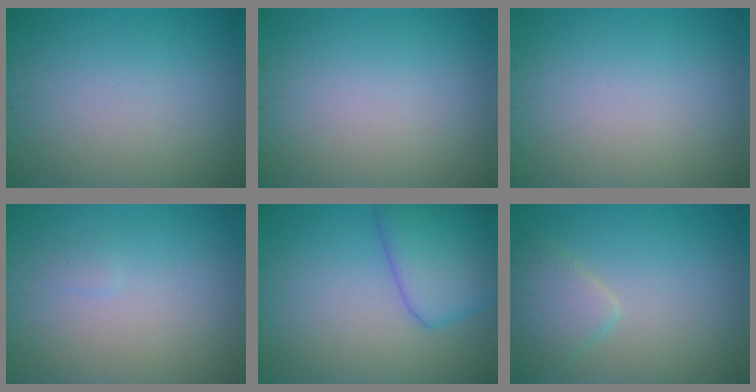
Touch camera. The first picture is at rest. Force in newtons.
{"total": 0.0}
{"total": 0.0}
{"total": 0.5, "press": 0.5, "slide": 0.1}
{"total": 5.6, "press": 5.6, "slide": 0.4}
{"total": 2.6, "press": 2.6, "slide": 0.2}